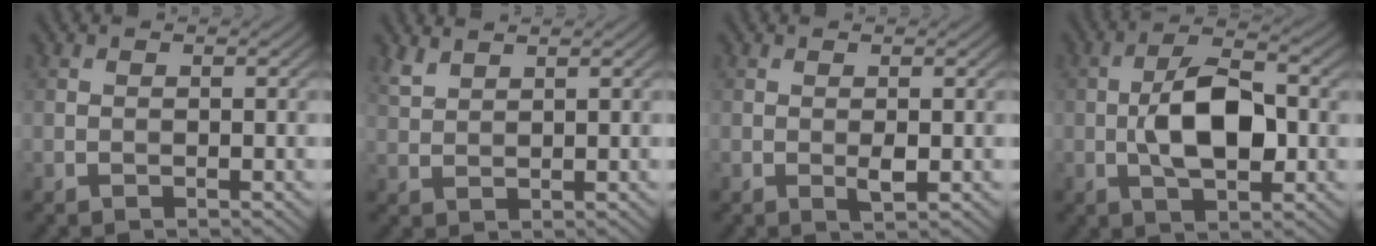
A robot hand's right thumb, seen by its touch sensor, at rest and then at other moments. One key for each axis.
{"total": 2.2, "fx": 1.9, "fy": 0.5, "fz": 1.0, "tx": -0.026, "ty": 0.002, "tz": 0.047}
{"total": 1.3, "fx": -0.1, "fy": 0.4, "fz": 1.3, "tx": -0.024, "ty": -0.004, "tz": -0.004}
{"total": 8.6, "fx": -0.6, "fy": 3.9, "fz": 7.7, "tx": -0.144, "ty": 0.009, "tz": -0.017}